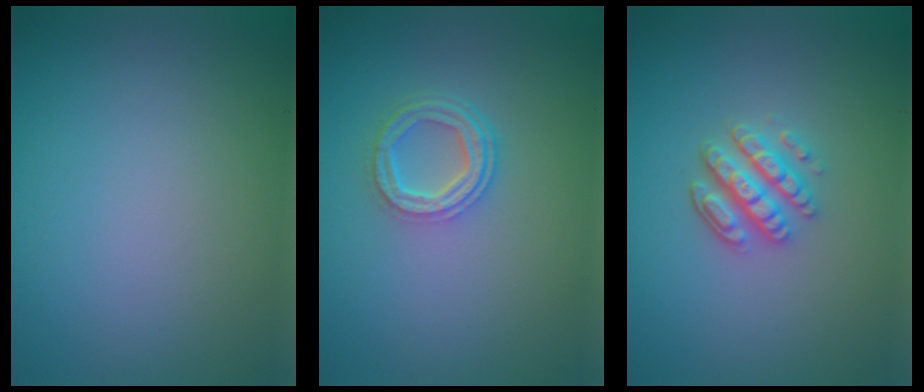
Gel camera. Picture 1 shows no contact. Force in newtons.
{"total": 3.8, "press": 2.9, "slide": 2.5}
{"total": 3.7, "press": 3.1, "slide": 2.0}